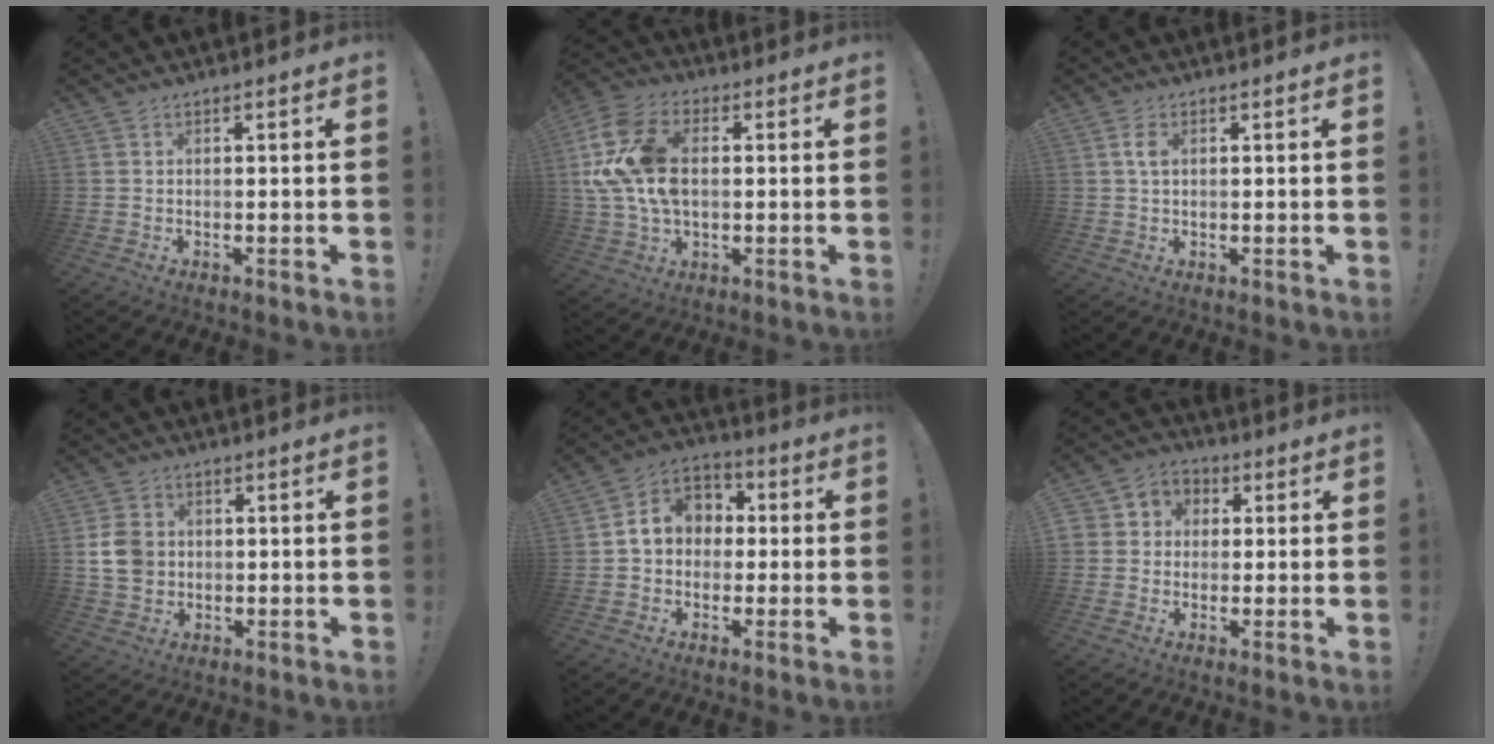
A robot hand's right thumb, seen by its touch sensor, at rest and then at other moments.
{"total": 17.6, "force": [1.7, 11.8, 12.9], "torque": [-0.254, 0.007, 0.032]}
{"total": 3.4, "force": [0.9, 2.0, 2.5], "torque": [-0.039, 0.001, 0.013]}
{"total": 8.6, "force": [0.5, 7.4, 4.4], "torque": [-0.083, 0.009, 0.013]}
{"total": 9.0, "force": [0.4, 8.0, 4.2], "torque": [-0.055, 0.011, 0.016]}
{"total": 6.4, "force": [-0.7, 6.1, 1.8], "torque": [-0.022, 0.014, -0.008]}